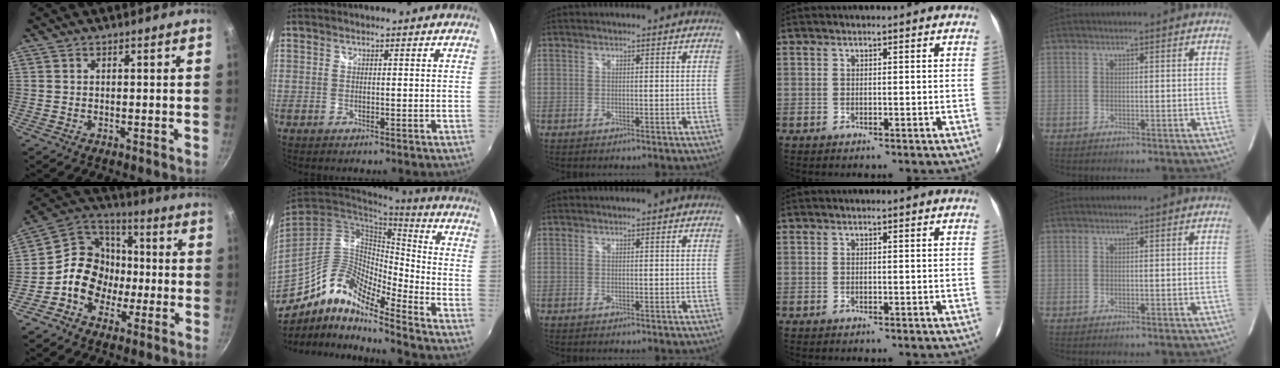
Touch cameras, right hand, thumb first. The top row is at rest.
{"thumb": {"total": 13.2, "force": [-3.3, 11.1, 6.4], "torque": [-0.058, 0.051, -0.076]}, "index": {"total": 13.5, "force": [-8.8, 4.7, 9.1], "torque": [-0.158, 0.002, -0.177]}}